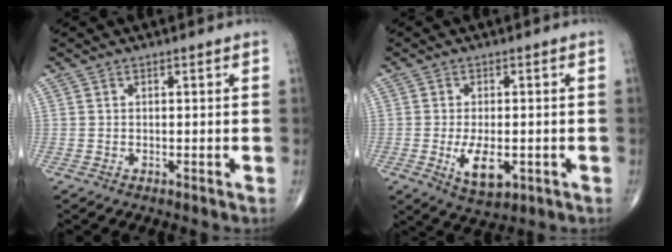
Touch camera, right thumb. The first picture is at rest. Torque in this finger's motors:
{"motor_torque": [-0.44, 0.50, 0.41, 0.40, 0.20]}